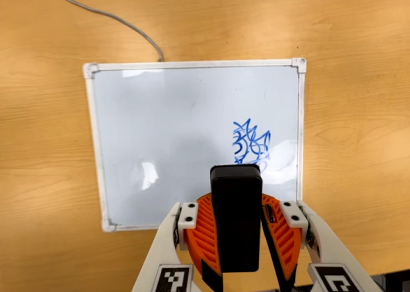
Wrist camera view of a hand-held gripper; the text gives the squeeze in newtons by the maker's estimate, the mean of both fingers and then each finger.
{"total": 9.9, "left": 9.8, "right": 10.0}